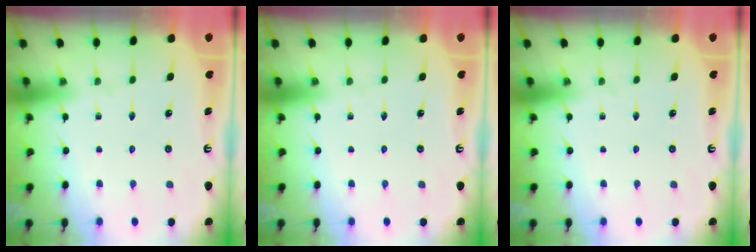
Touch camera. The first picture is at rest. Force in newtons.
{"total": 0.0}
{"total": 0.0}